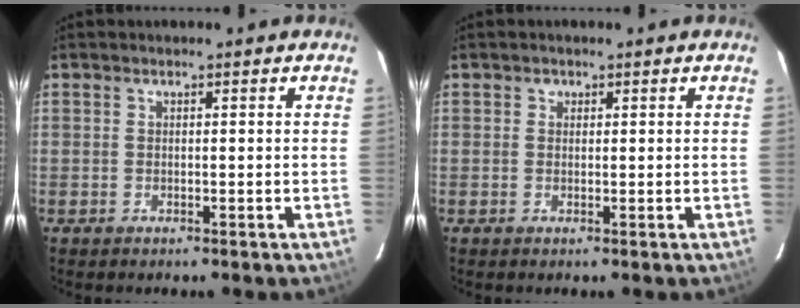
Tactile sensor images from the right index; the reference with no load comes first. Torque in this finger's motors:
{"motor_torque": [0.05, 0.01, 0.04, 0.01]}